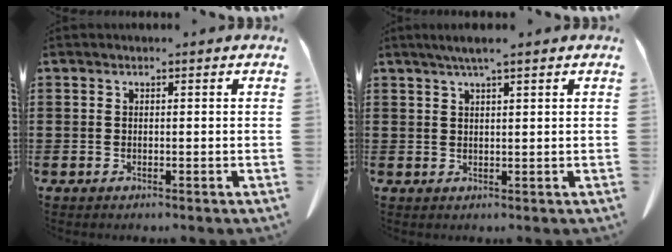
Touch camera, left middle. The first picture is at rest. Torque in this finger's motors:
{"motor_torque": [0.22, 0.12, 0.06, 0.05]}